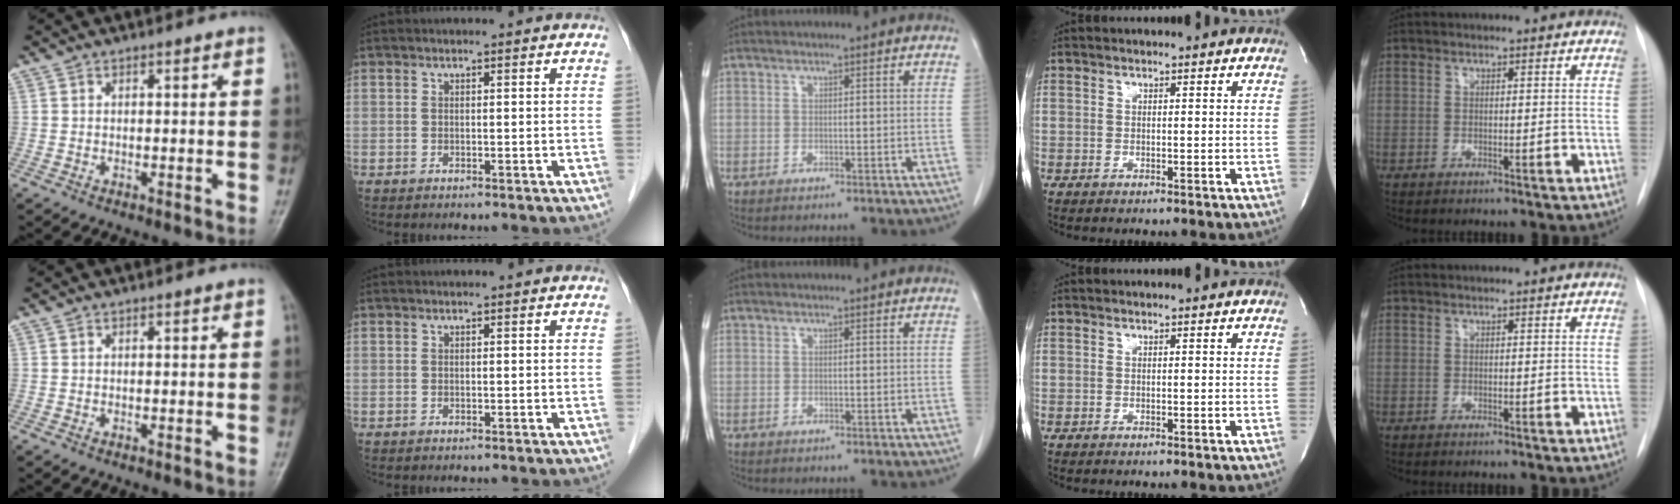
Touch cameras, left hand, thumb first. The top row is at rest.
{}